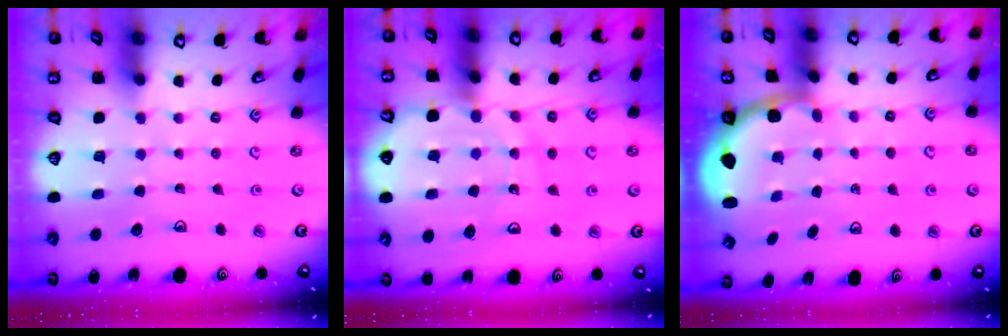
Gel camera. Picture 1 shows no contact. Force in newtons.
{"total": 10.4, "press": 10.4, "slide": 1.3}
{"total": 2.2, "press": 1.7, "slide": 1.4}